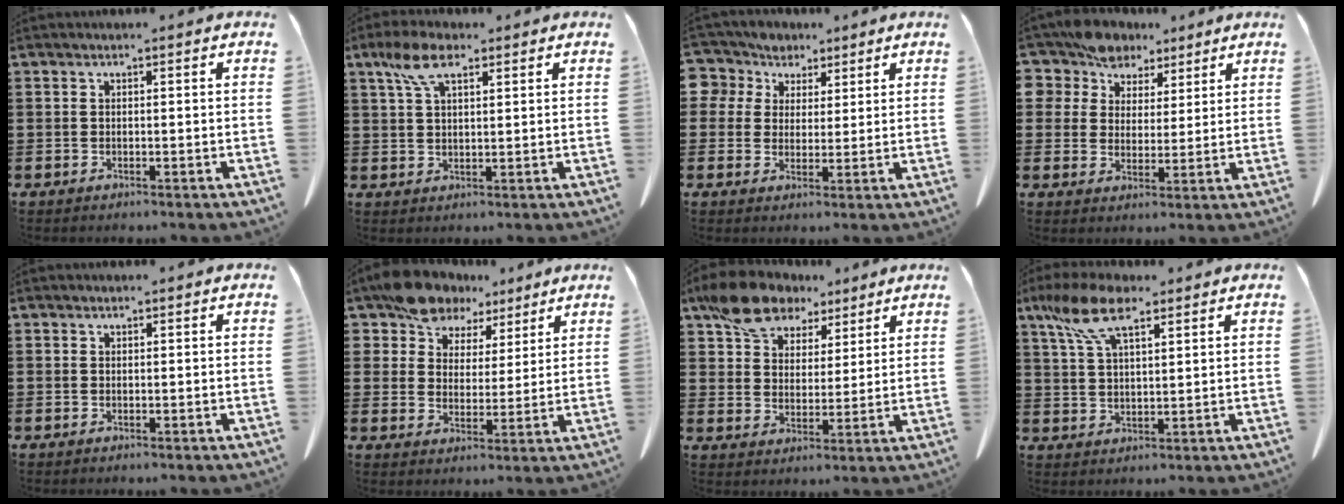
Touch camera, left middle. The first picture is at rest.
{"total": 6.3, "force": [3.5, 2.6, 4.5], "torque": [-0.099, 0.007, 0.063]}
{"total": 5.2, "force": [3.0, 4.2, 0.0], "torque": [-0.033, -0.004, 0.054]}
{"total": 6.8, "force": [5.6, 3.9, 0.4], "torque": [-0.047, -0.016, 0.107]}
{"total": 0.0}
{"total": 9.7, "force": [7.8, 5.2, 2.3], "torque": [-0.082, -0.022, 0.149]}
{"total": 9.7, "force": [7.6, 4.9, 3.5], "torque": [-0.095, -0.011, 0.145]}
{"total": 8.9, "force": [5.7, 3.0, 6.2], "torque": [-0.141, -0.005, 0.102]}